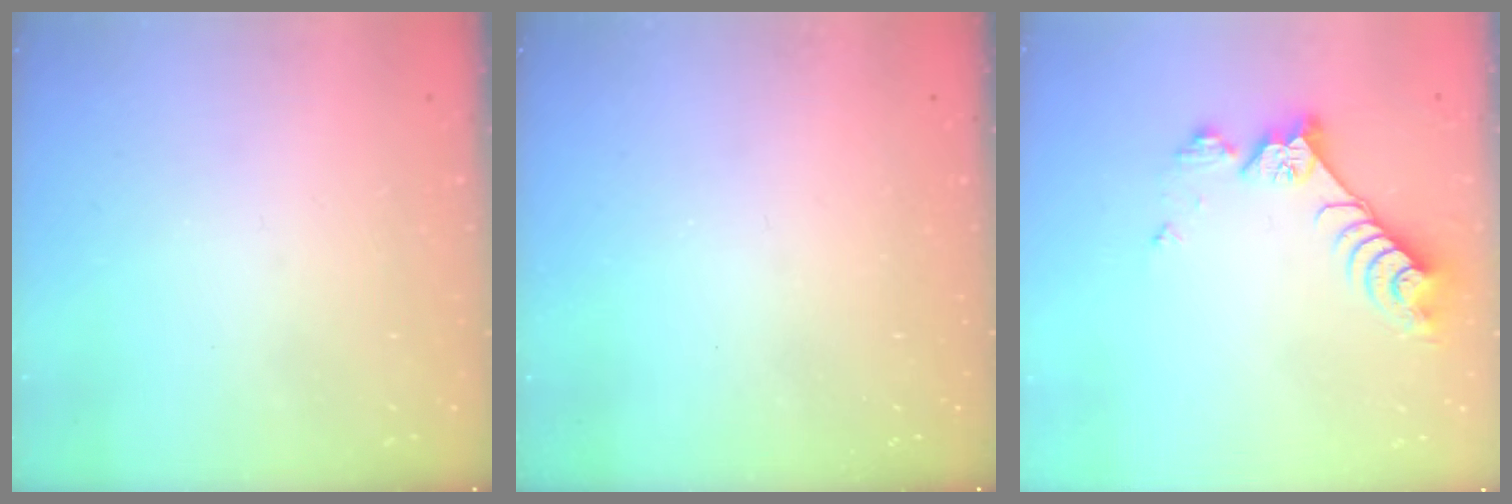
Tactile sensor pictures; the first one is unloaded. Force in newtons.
{"total": 0.0}
{"total": 8.9, "press": 8.9, "slide": 0.6}